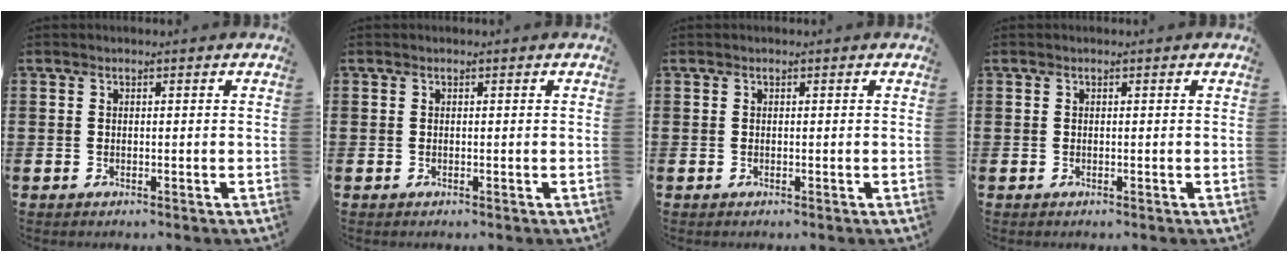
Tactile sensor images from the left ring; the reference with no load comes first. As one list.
[{"total": 0.0}, {"total": 0.0}, {"total": 0.0}]